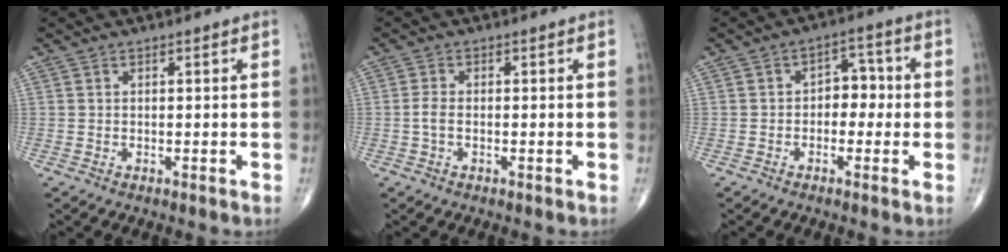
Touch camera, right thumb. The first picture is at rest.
{"total": 1.9, "force": [-0.4, 1.0, 1.5], "torque": [-0.036, 0.004, -0.011]}
{"total": 5.2, "force": [-0.5, 3.7, 3.6], "torque": [-0.021, 0.022, -0.018]}